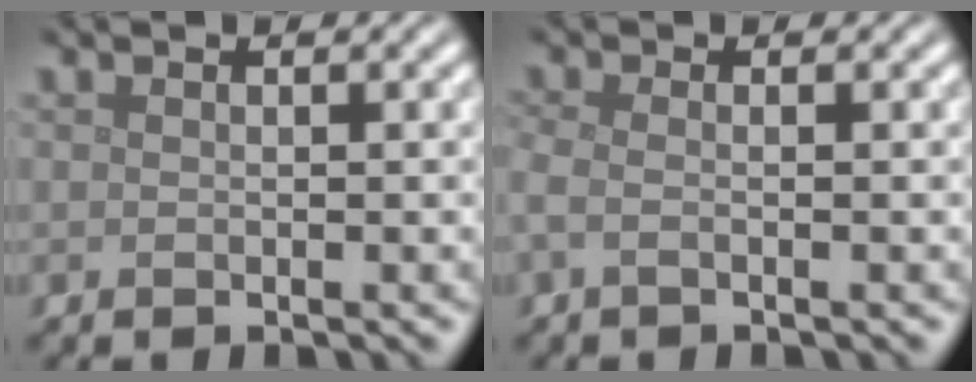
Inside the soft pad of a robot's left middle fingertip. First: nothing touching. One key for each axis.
{"total": 1.5, "fx": -0.4, "fy": 0.6, "fz": 1.3, "tx": -0.028, "ty": -0.008, "tz": -0.015}